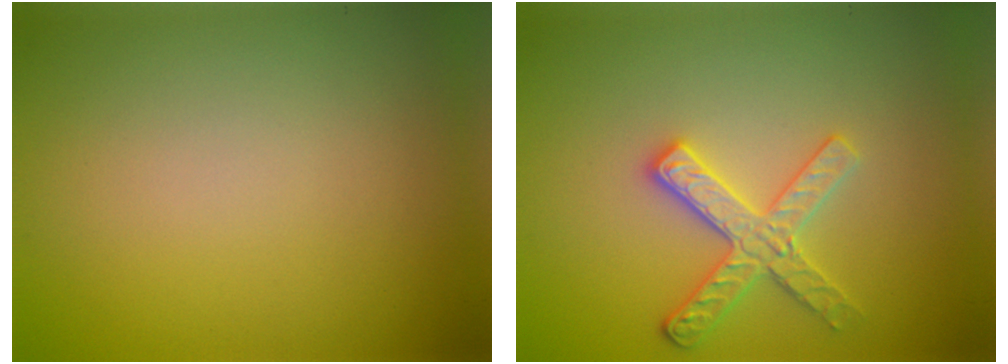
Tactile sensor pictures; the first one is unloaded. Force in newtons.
{"total": 3.2, "press": 3.0, "slide": 1.0}